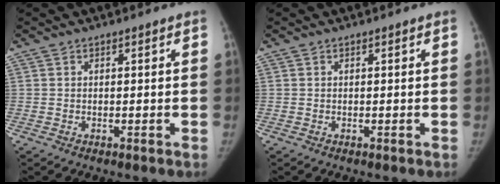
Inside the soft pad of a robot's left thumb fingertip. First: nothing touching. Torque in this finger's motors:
{"motor_torque": [0.00, 0.00, 0.22, -0.22, 0.00]}